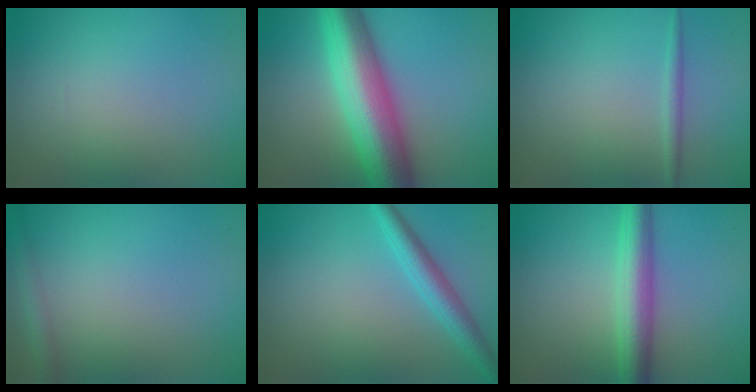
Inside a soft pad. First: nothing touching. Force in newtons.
{"total": 10.0, "press": 10.0, "slide": 0.1}
{"total": 1.1, "press": 1.1, "slide": 0.1}
{"total": 1.5, "press": 1.5, "slide": 0.1}
{"total": 2.9, "press": 2.9, "slide": 0.1}
{"total": 4.8, "press": 4.8, "slide": 0.2}